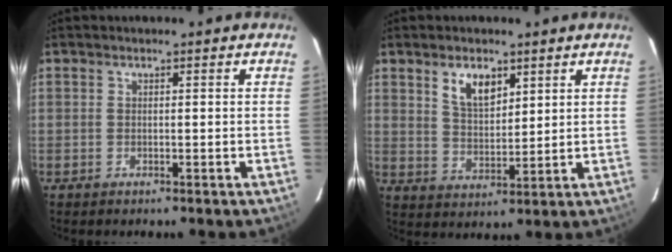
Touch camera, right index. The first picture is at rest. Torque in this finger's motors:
{"motor_torque": [0.12, 0.12, 0.10, 0.04]}